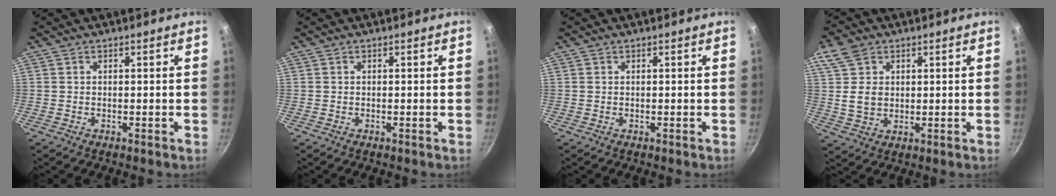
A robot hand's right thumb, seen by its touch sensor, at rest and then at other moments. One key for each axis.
{"total": 0.0}
{"total": 0.0}
{"total": 7.9, "fx": 2.7, "fy": 6.0, "fz": 4.4, "tx": -0.067, "ty": -0.012, "tz": 0.049}